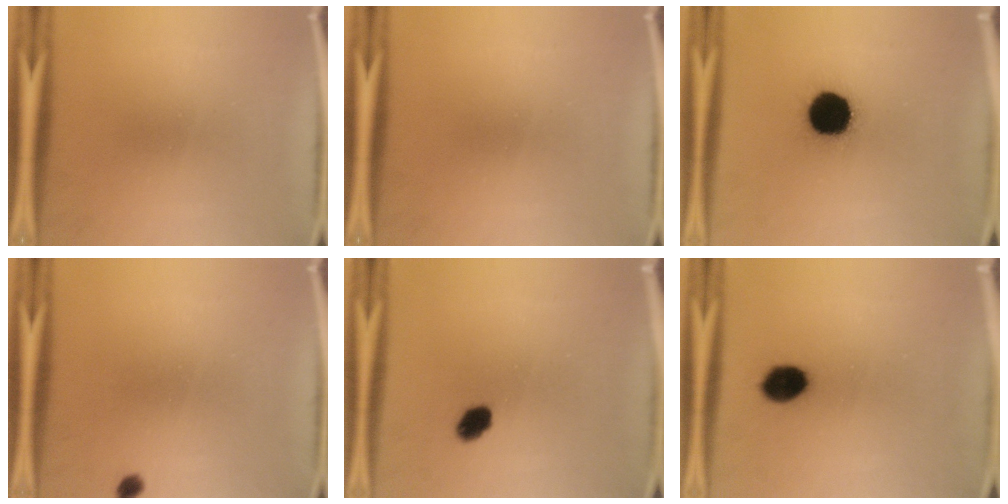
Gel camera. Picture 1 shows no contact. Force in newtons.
{"total": 0.0}
{"total": 14.5}
{"total": 1.3}
{"total": 4.0}
{"total": 6.5}